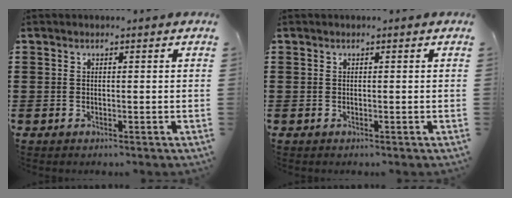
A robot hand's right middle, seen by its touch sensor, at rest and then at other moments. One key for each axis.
{"total": 0.0}